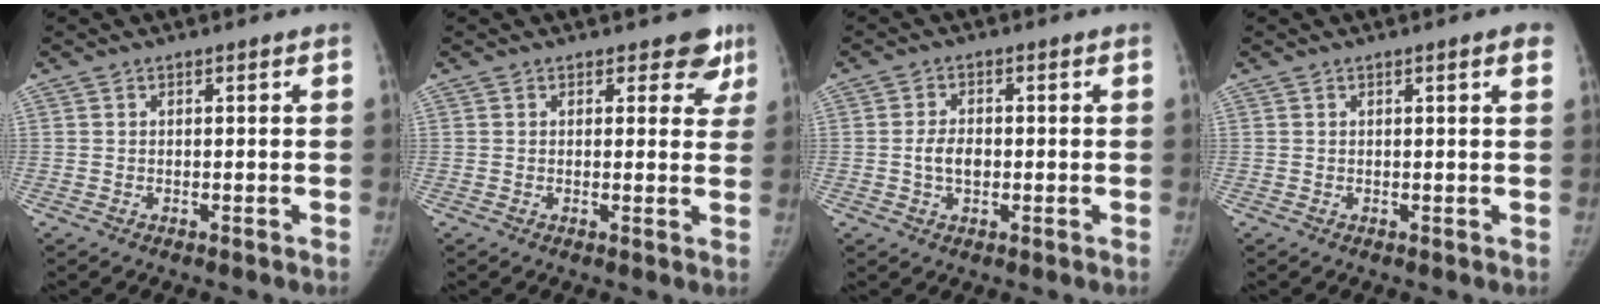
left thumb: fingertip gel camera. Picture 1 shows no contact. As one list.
[{"total": 4.9, "force": [3.6, 3.0, 1.6], "torque": [0.025, -0.017, 0.026]}, {"total": 3.9, "force": [-0.4, 2.6, 2.9], "torque": [-0.051, 0.008, -0.009]}, {"total": 2.0, "force": [1.0, 0.2, 1.7], "torque": [-0.022, -0.001, 0.010]}]